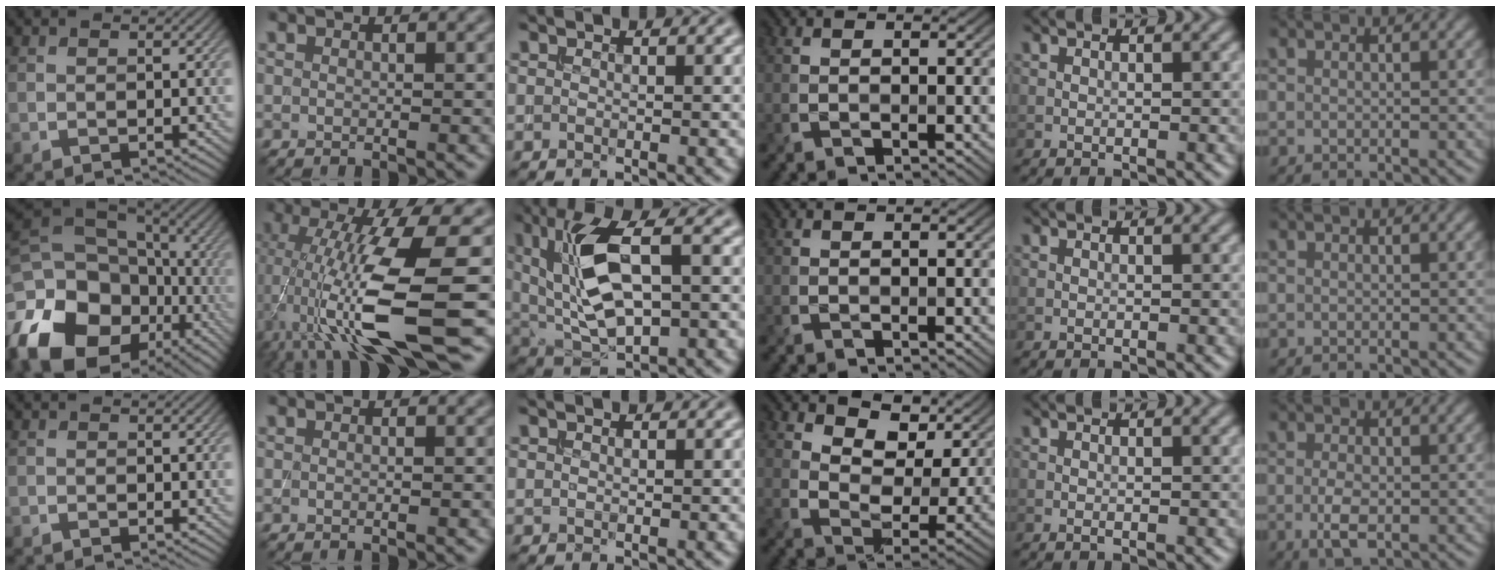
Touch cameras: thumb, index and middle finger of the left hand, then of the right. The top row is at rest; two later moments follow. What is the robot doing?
{"motion": "extract", "object": "backpack"}